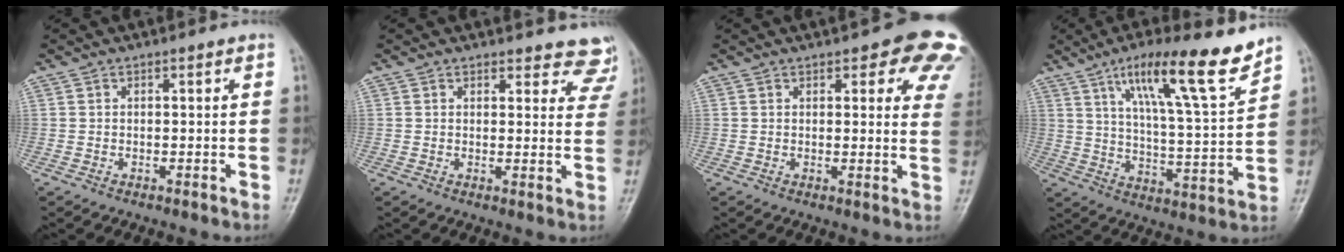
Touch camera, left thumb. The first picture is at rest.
{"total": 8.4, "force": [7.8, 3.2, 0.2], "torque": [0.058, -0.042, 0.054]}
{"total": 11.8, "force": [7.3, 4.7, 8.0], "torque": [-0.044, -0.025, 0.064]}
{"total": 17.0, "force": [11.2, 2.8, 12.5], "torque": [-0.184, -0.057, 0.185]}